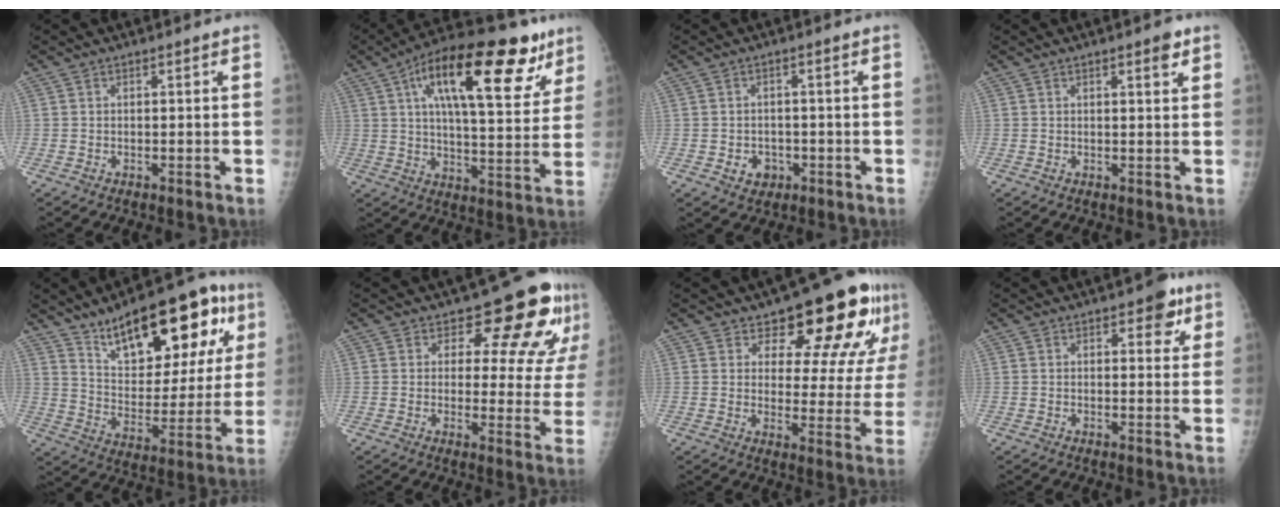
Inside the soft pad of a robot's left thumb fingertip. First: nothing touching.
{"total": 24.1, "force": [11.7, 9.2, 19.0], "torque": [-0.257, -0.011, 0.177]}
{"total": 3.6, "force": [-1.2, 3.0, 1.5], "torque": [-0.006, 0.006, -0.010]}
{"total": 2.5, "force": [1.5, 0.6, 1.9], "torque": [-0.021, -0.007, 0.018]}
{"total": 23.4, "force": [12.5, 9.7, 17.3], "torque": [-0.214, -0.034, 0.200]}
{"total": 13.3, "force": [8.7, 6.3, 7.7], "torque": [-0.045, -0.054, 0.091]}
{"total": 17.2, "force": [10.8, 7.2, 11.2], "torque": [-0.101, -0.065, 0.136]}
{"total": 4.8, "force": [2.5, 2.6, 3.2], "torque": [-0.013, -0.007, 0.023]}